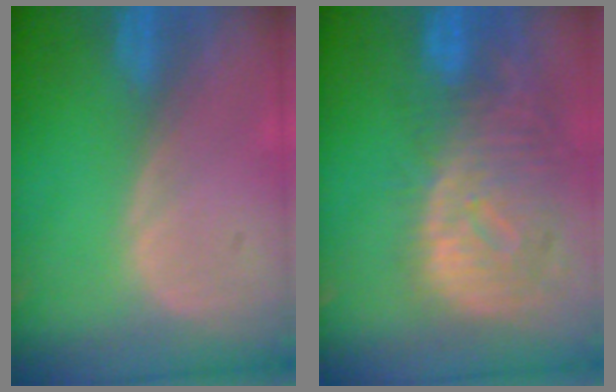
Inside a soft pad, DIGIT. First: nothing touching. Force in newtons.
{"total": 12.2, "press": 10.5, "slide": 6.2}